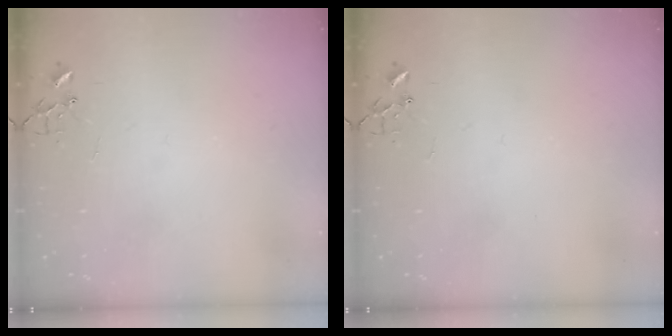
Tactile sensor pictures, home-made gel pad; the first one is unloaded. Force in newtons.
{"total": 0.0}